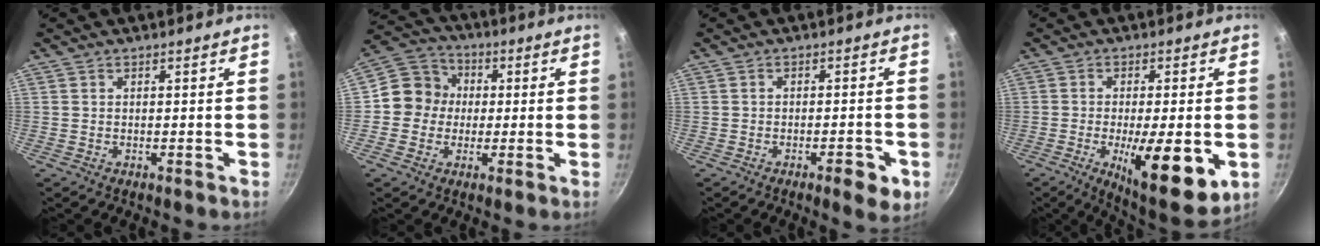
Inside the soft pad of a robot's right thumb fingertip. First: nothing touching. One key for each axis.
{"total": 9.8, "fx": -0.1, "fy": 9.1, "fz": 3.8, "tx": -0.040, "ty": 0.029, "tz": -0.015}
{"total": 4.9, "fx": -2.3, "fy": 1.5, "fz": 4.0, "tx": -0.048, "ty": 0.006, "tz": -0.029}
{"total": 15.2, "fx": -4.0, "fy": 4.9, "fz": 13.8, "tx": -0.193, "ty": -0.020, "tz": -0.046}